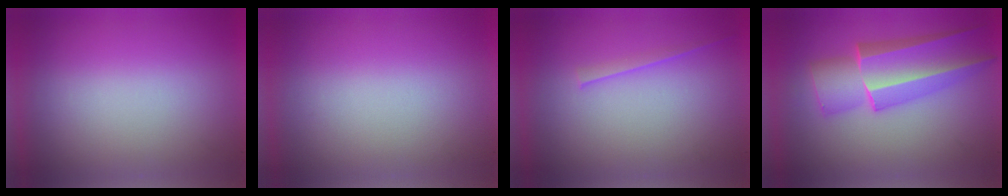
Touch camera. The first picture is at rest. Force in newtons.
{"total": 0.0}
{"total": 1.7}
{"total": 4.9}